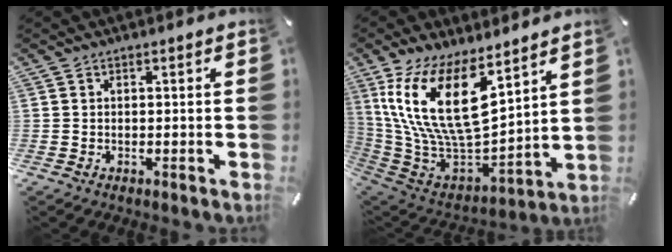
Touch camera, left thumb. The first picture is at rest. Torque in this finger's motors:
{"motor_torque": [2.66, 2.35, 1.62, -1.15, 1.05]}